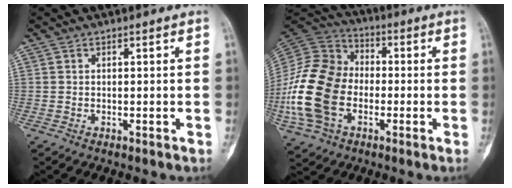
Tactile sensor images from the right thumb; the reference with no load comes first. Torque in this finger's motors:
{"motor_torque": [0.26, 1.28, 0.82, 0.58, 0.20]}